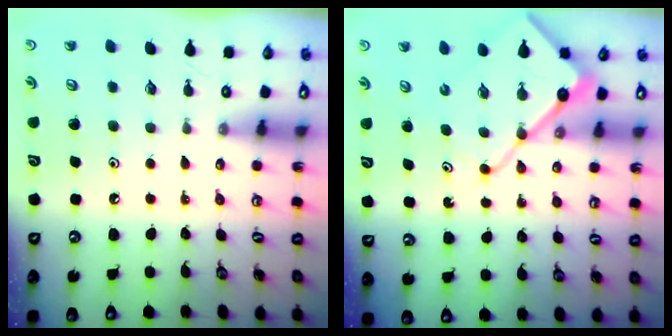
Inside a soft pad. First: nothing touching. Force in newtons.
{"total": 11.8, "press": 11.7, "slide": 1.2}